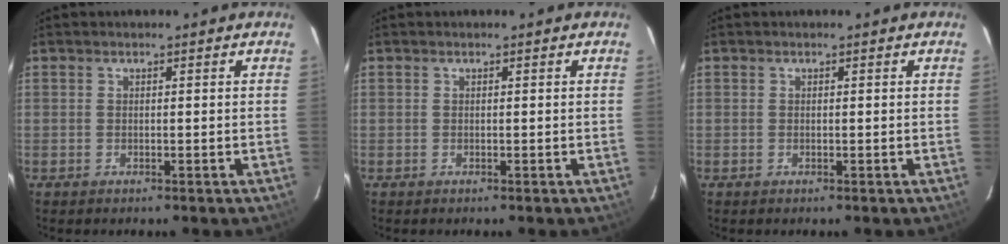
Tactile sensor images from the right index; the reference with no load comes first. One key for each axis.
{"total": 0.0}
{"total": 0.0}